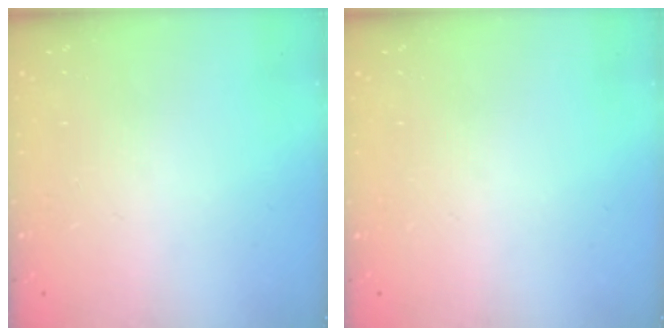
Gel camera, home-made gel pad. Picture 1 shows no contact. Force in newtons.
{"total": 0.0}